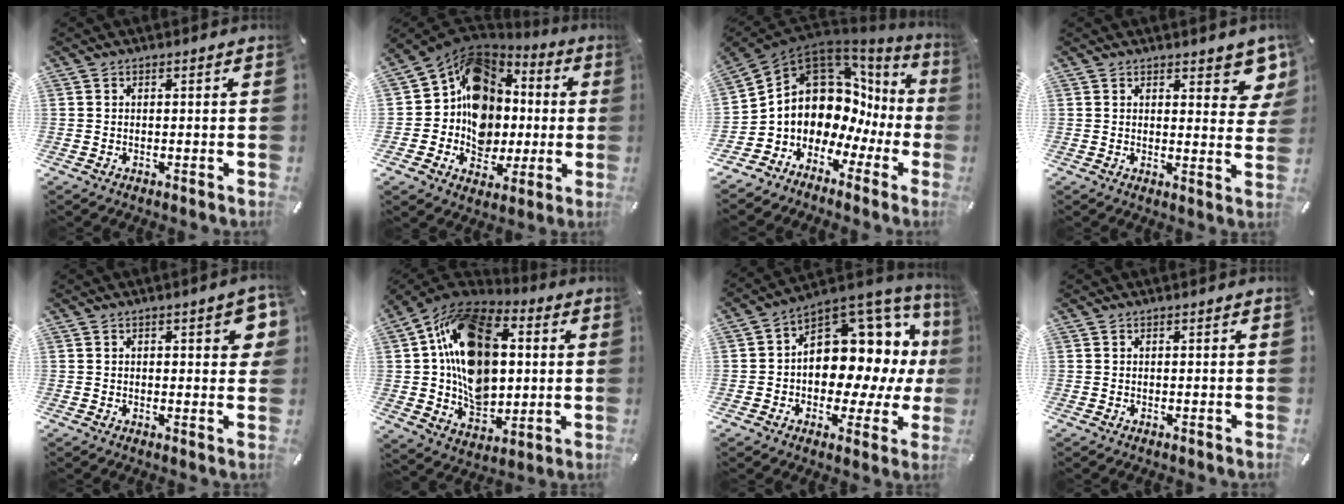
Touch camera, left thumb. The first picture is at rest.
{"total": 15.3, "force": [0.8, 13.6, 6.9], "torque": [-0.107, -0.024, 0.023]}
{"total": 10.8, "force": [4.0, 8.9, 4.7], "torque": [-0.097, -0.073, 0.080]}
{"total": 7.1, "force": [4.9, 3.4, 3.9], "torque": [-0.032, -0.036, 0.083]}
{"total": 5.8, "force": [1.4, 2.5, 5.1], "torque": [-0.064, -0.001, 0.018]}
{"total": 21.1, "force": [3.1, 16.0, 13.4], "torque": [-0.239, -0.004, 0.055]}
{"total": 12.8, "force": [3.1, 9.6, 8.0], "torque": [-0.090, -0.058, 0.053]}
{"total": 0.0}